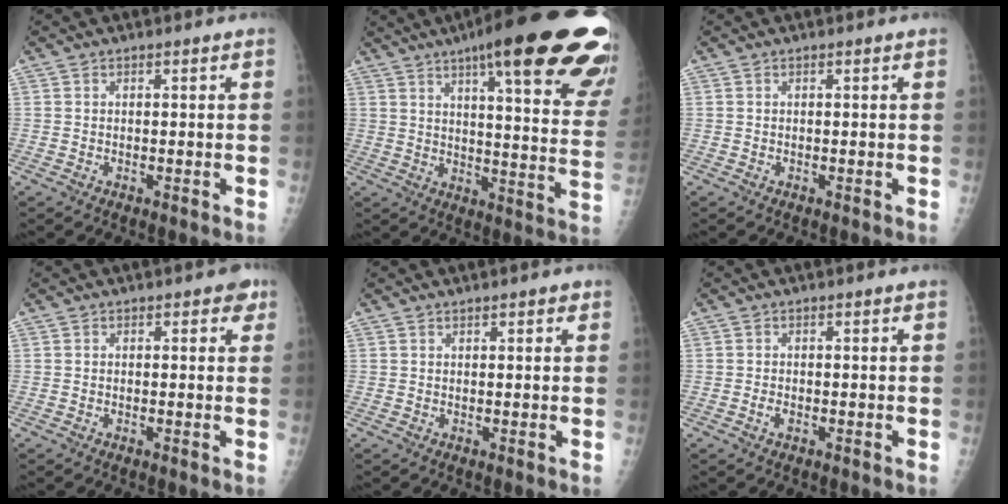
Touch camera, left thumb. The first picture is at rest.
{"total": 30.5, "force": [18.5, 6.0, 23.5], "torque": [-0.235, -0.046, 0.239]}
{"total": 0.0}
{"total": 2.0, "force": [0.9, 1.3, 1.2], "torque": [0.006, 0.001, 0.004]}
{"total": 1.5, "force": [1.0, 0.6, 0.9], "torque": [-0.006, -0.002, 0.011]}
{"total": 1.0, "force": [-0.4, 0.6, 0.8], "torque": [-0.014, 0.000, -0.006]}